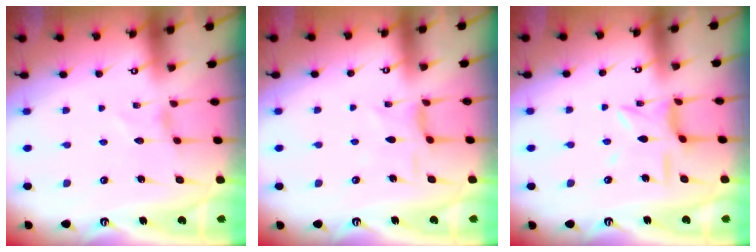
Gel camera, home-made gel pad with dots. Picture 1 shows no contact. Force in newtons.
{"total": 2.5, "press": 2.5, "slide": 0.4}
{"total": 7.0, "press": 7.0, "slide": 0.4}